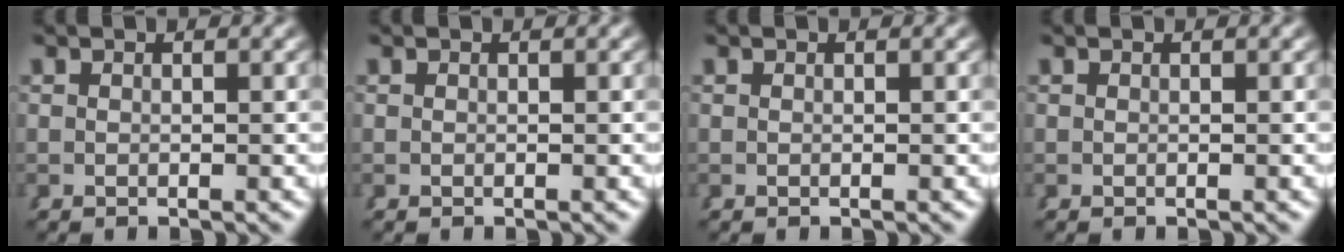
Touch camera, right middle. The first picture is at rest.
{"total": 0.0}
{"total": 0.0}
{"total": 0.0}